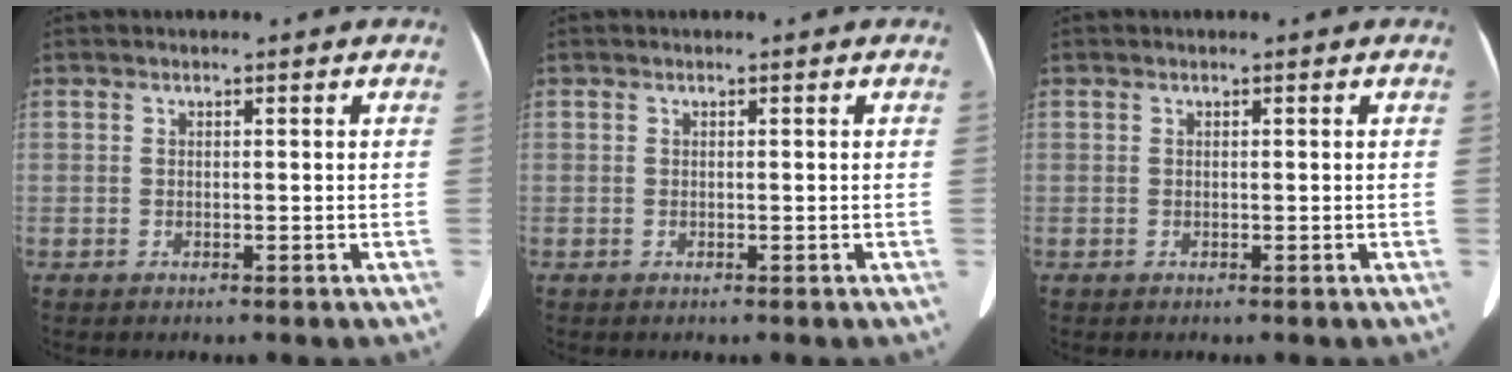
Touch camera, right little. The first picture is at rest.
{"total": 0.0}
{"total": 0.0}